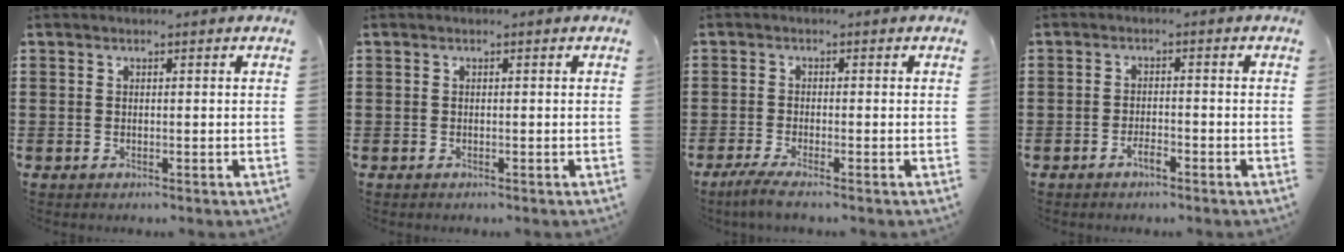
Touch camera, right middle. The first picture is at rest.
{"total": 0.0}
{"total": 2.2, "force": [-1.6, -0.1, 1.4], "torque": [-0.032, -0.003, -0.033]}
{"total": 2.3, "force": [-1.6, 0.6, 1.6], "torque": [-0.029, 0.001, -0.030]}